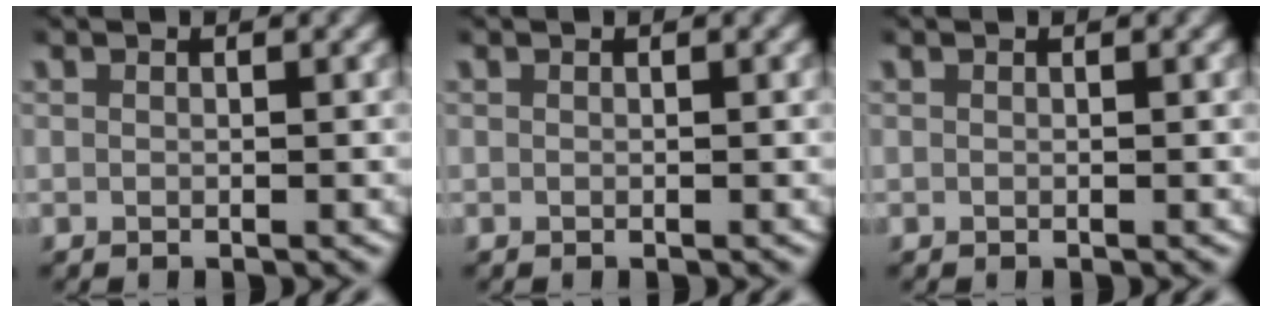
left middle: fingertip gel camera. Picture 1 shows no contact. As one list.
[{"total": 0.0}, {"total": 0.0}]